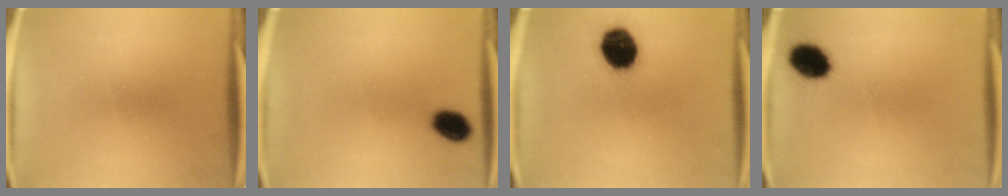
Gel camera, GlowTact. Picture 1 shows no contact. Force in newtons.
{"total": 5.3}
{"total": 13.1}
{"total": 8.0}